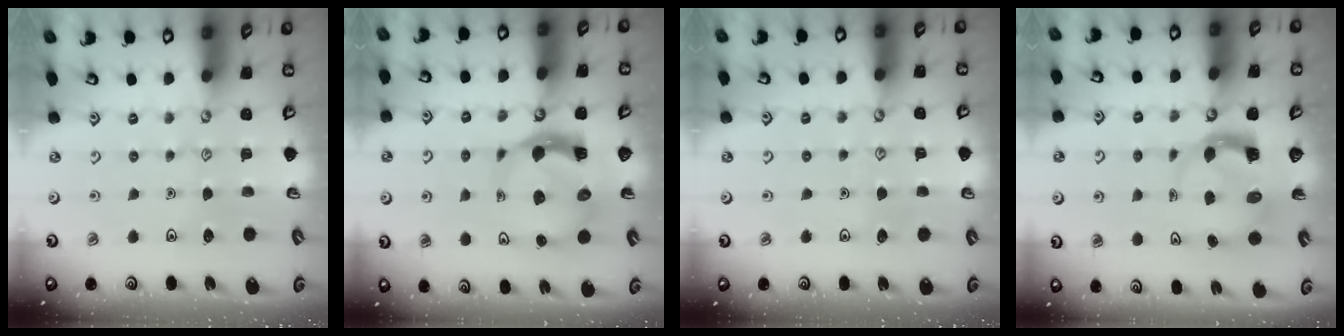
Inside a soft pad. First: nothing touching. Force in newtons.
{"total": 7.4, "press": 7.3, "slide": 1.1}
{"total": 3.7, "press": 3.7, "slide": 0.3}
{"total": 3.8, "press": 3.7, "slide": 0.5}